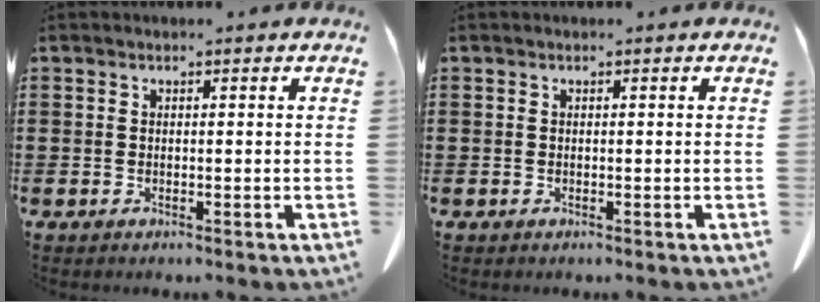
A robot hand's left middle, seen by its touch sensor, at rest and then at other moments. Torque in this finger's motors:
{"motor_torque": [-0.01, 0.00, 0.00, 0.00]}